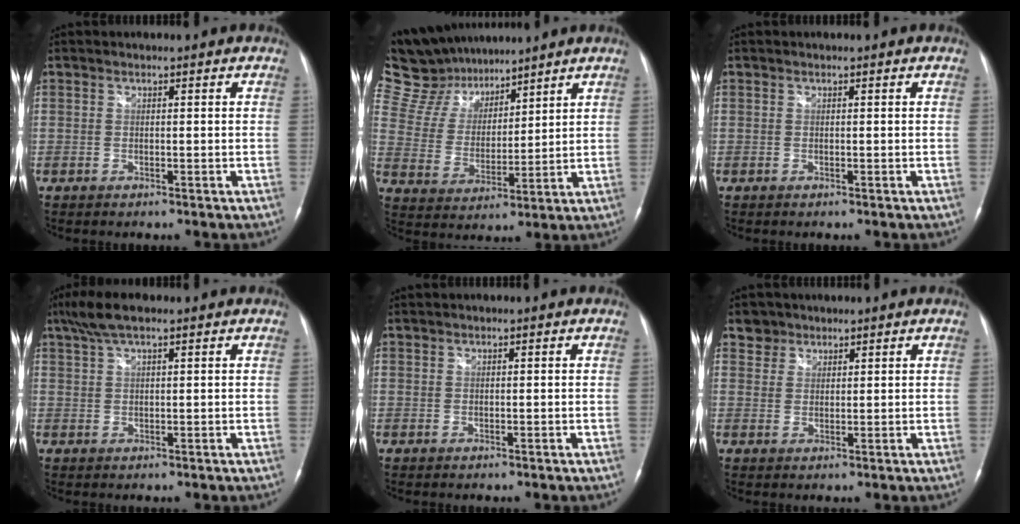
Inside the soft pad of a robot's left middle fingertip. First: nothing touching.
{"total": 15.5, "force": [13.6, 6.0, 4.4], "torque": [-0.096, 0.035, 0.256]}
{"total": 0.0}
{"total": 5.2, "force": [3.7, 1.1, 3.6], "torque": [-0.081, 0.022, 0.070]}
{"total": 0.0}
{"total": 2.8, "force": [2.0, 1.8, -0.4], "torque": [0.014, 0.008, 0.031]}